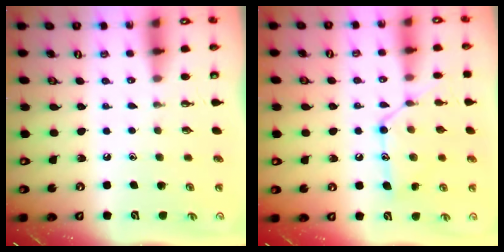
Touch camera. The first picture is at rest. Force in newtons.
{"total": 14.8, "press": 14.8, "slide": 1.2}